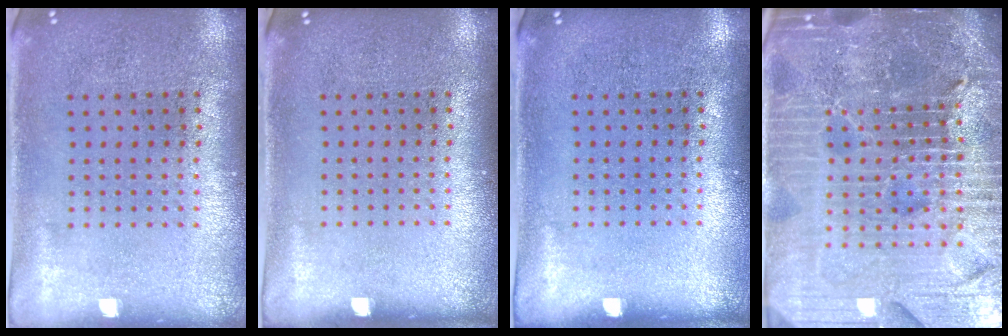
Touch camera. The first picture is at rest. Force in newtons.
{"total": 0.0}
{"total": 0.0}
{"total": 6.9, "press": 6.0, "slide": 3.4}